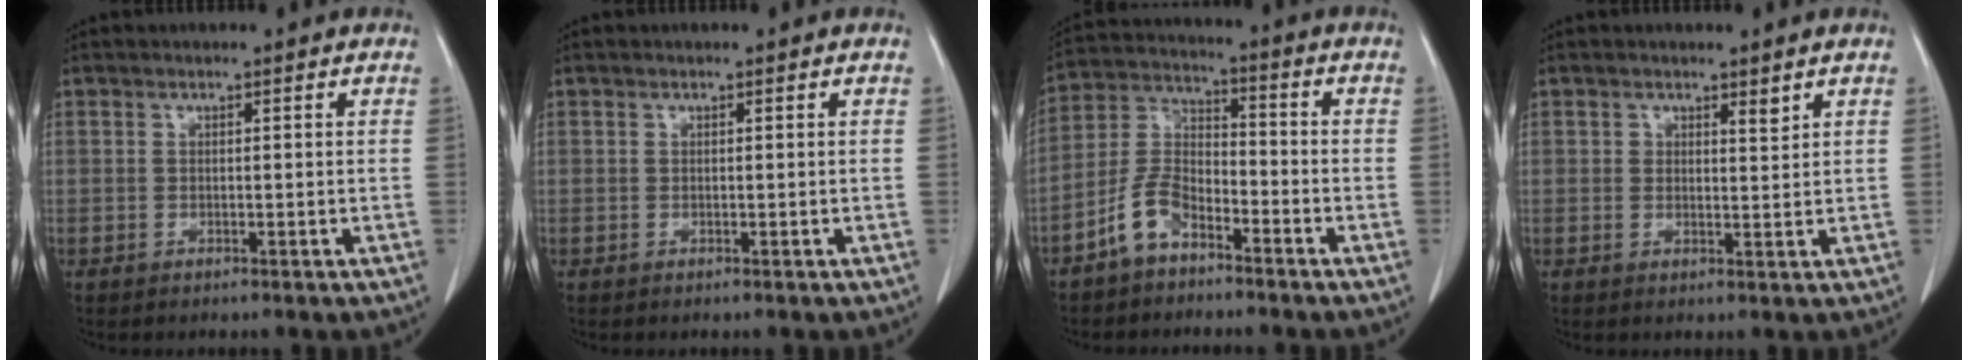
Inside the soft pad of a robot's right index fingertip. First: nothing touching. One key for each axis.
{"total": 0.0}
{"total": 8.4, "fx": -5.3, "fy": 4.1, "fz": 5.0, "tx": -0.121, "ty": 0.016, "tz": -0.112}
{"total": 2.1, "fx": 1.3, "fy": 1.0, "fz": 1.2, "tx": -0.024, "ty": 0.004, "tz": 0.026}